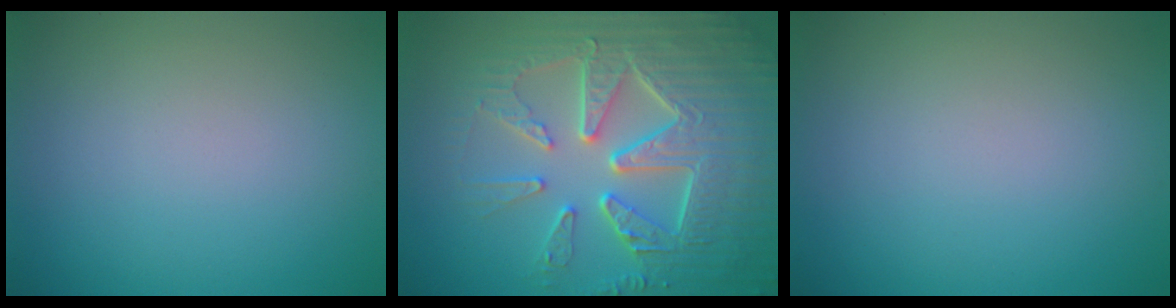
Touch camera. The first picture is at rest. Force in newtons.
{"total": 8.9, "press": 6.5, "slide": 6.1}
{"total": 0.0}